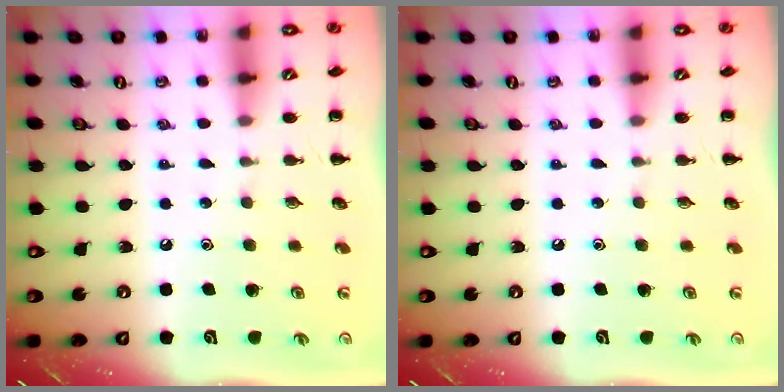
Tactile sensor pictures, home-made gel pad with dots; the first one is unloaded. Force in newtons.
{"total": 0.0}